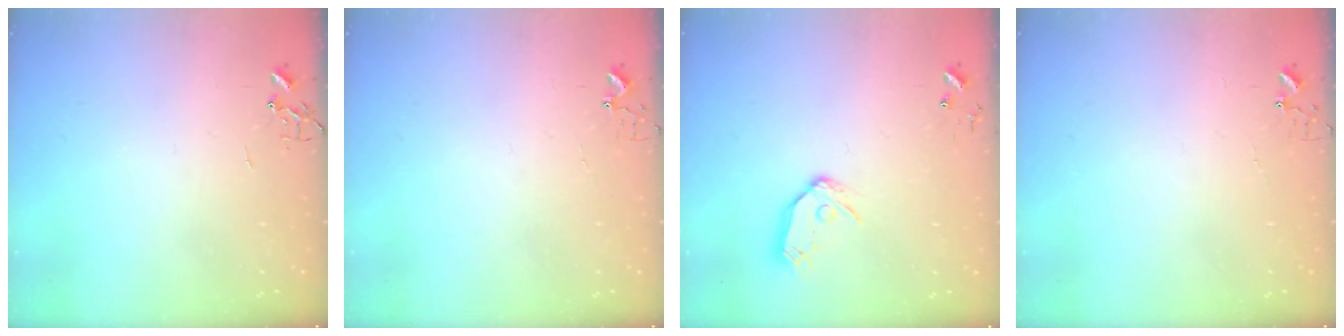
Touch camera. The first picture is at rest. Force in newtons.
{"total": 2.7, "press": 2.7, "slide": 0.3}
{"total": 9.6, "press": 9.6, "slide": 1.0}
{"total": 3.6, "press": 3.6, "slide": 0.3}